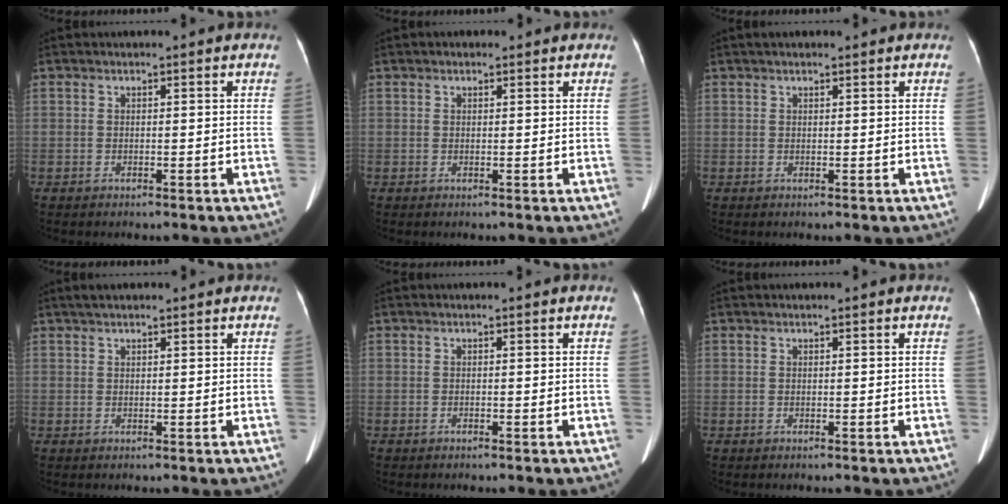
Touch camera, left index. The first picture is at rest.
{"total": 0.9, "force": [0.6, 0.6, 0.3], "torque": [-0.009, 0.010, 0.005]}
{"total": 1.7, "force": [1.3, 0.5, 1.0], "torque": [-0.015, 0.020, 0.017]}
{"total": 2.6, "force": [2.0, 0.7, 1.4], "torque": [-0.027, 0.023, 0.033]}
{"total": 0.0}
{"total": 0.0}